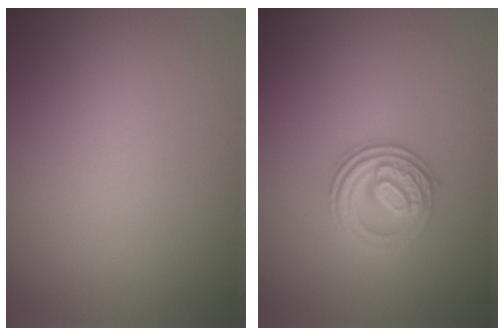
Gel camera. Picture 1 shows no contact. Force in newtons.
{"total": 3.0, "press": 2.6, "slide": 1.5}